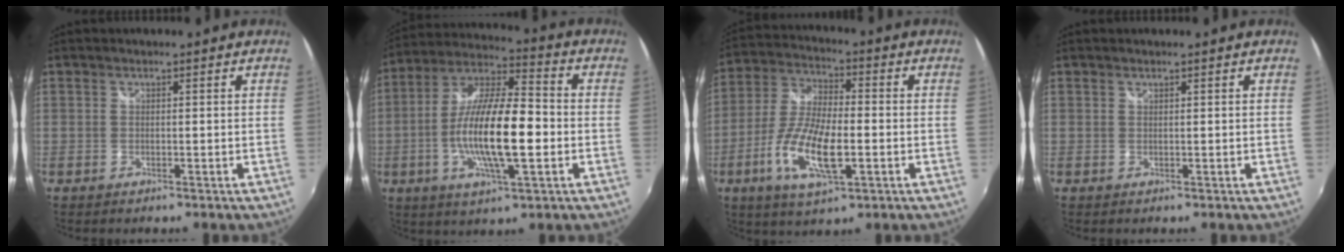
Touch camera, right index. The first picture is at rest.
{"total": 17.0, "force": [-3.2, 4.3, 16.2], "torque": [-0.309, -0.003, -0.065]}
{"total": 13.2, "force": [-4.3, 4.6, 11.6], "torque": [-0.245, -0.011, -0.082]}
{"total": 0.0}